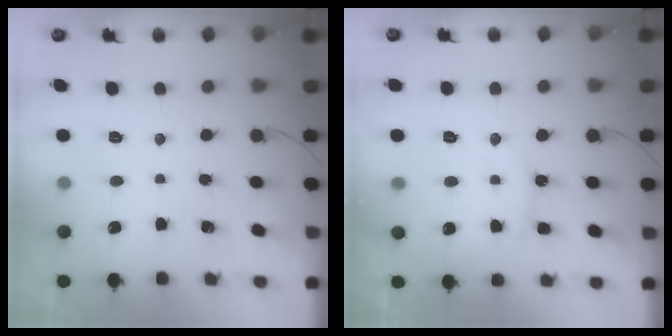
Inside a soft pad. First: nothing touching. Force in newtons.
{"total": 9.4, "press": 9.3, "slide": 0.7}